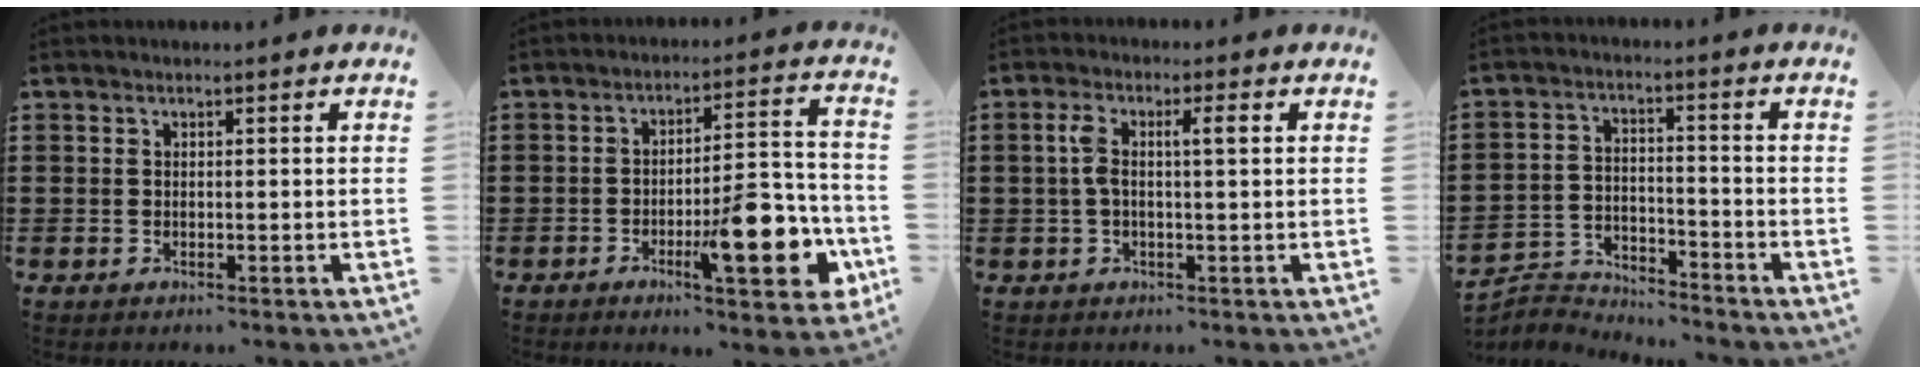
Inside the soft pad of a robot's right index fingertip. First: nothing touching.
{"total": 12.5, "force": [-4.7, 3.8, 11.0], "torque": [-0.151, 0.004, -0.076]}
{"total": 4.4, "force": [0.5, 0.9, 4.2], "torque": [-0.088, 0.004, 0.001]}
{"total": 4.7, "force": [-4.6, 0.7, 0.1], "torque": [-0.013, 0.006, -0.097]}